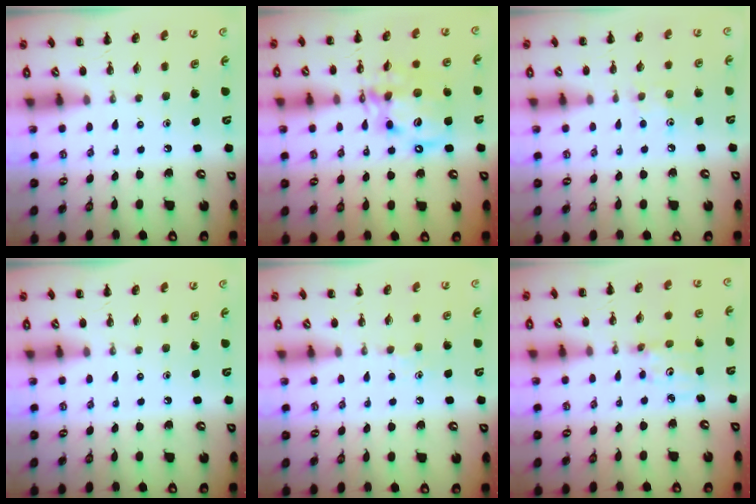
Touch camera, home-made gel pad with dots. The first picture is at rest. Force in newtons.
{"total": 13.1, "press": 12.8, "slide": 3.1}
{"total": 5.6, "press": 5.5, "slide": 1.3}
{"total": 0.0}
{"total": 3.6, "press": 3.3, "slide": 1.4}
{"total": 2.8, "press": 2.8, "slide": 0.4}